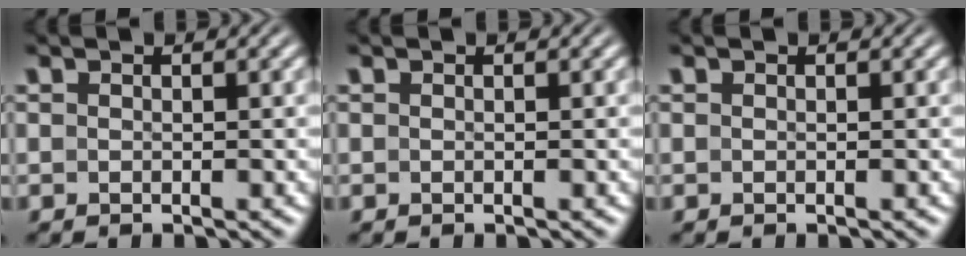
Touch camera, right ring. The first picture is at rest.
{"total": 0.0}
{"total": 0.0}